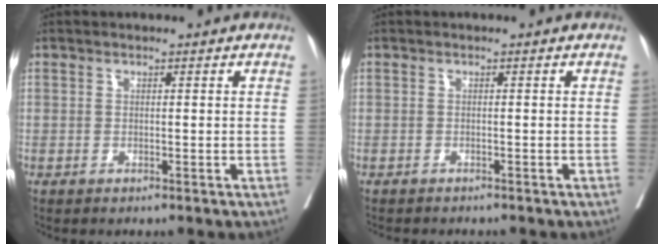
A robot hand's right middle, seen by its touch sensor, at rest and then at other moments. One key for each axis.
{"total": 3.9, "fx": -3.5, "fy": 0.7, "fz": 1.5, "tx": -0.023, "ty": -0.006, "tz": -0.043}